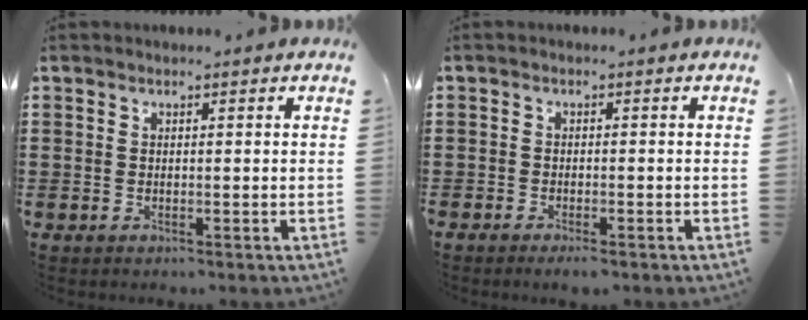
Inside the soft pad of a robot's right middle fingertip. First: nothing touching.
{"total": 1.4, "force": [-1.0, 0.1, 0.9], "torque": [-0.018, -0.005, -0.018]}